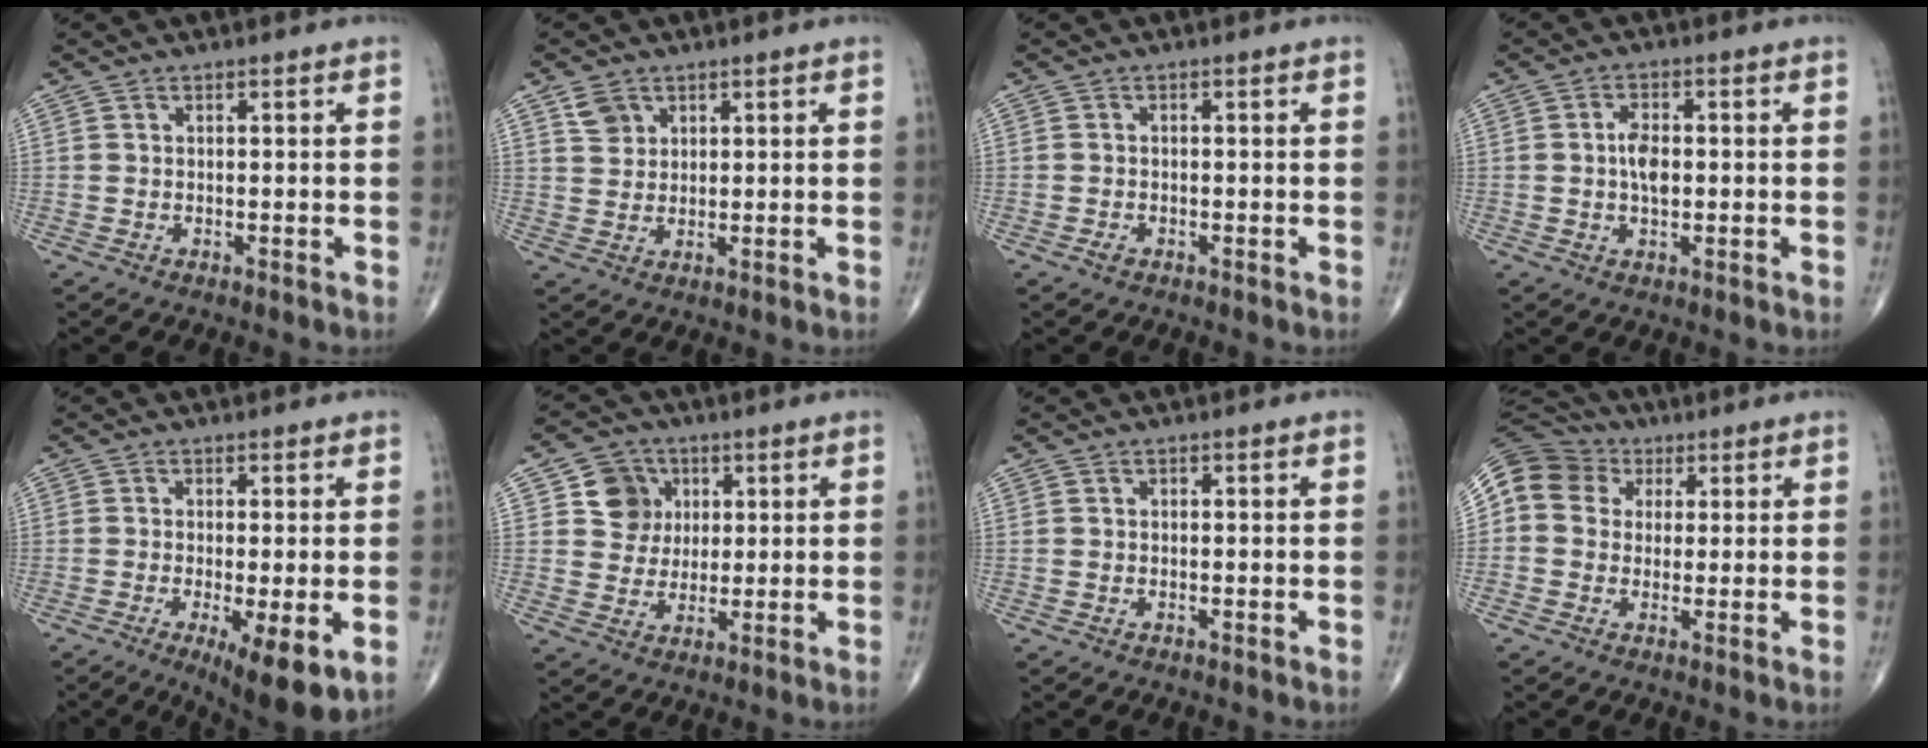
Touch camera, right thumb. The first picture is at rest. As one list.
[{"total": 3.6, "force": [2.1, 2.7, 1.3], "torque": [-0.009, -0.011, 0.042]}, {"total": 1.0, "force": [-0.6, 0.7, 0.5], "torque": [-0.009, 0.003, -0.012]}, {"total": 4.4, "force": [0.0, 2.4, 3.6], "torque": [-0.064, 0.002, -0.004]}, {"total": 10.5, "force": [-3.6, 2.9, 9.4], "torque": [-0.145, -0.020, -0.051]}, {"total": 7.6, "force": [2.2, 6.9, 2.3], "torque": [-0.003, -0.003, 0.037]}, {"total": 0.0}, {"total": 10.8, "force": [2.3, 9.8, 4.1], "torque": [-0.063, 0.027, 0.031]}]